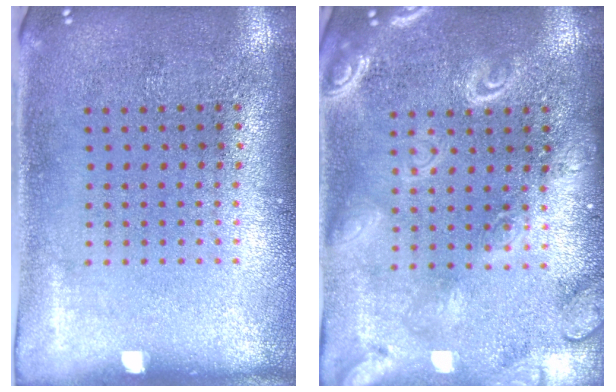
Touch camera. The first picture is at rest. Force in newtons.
{"total": 3.9, "press": 3.8, "slide": 0.6}